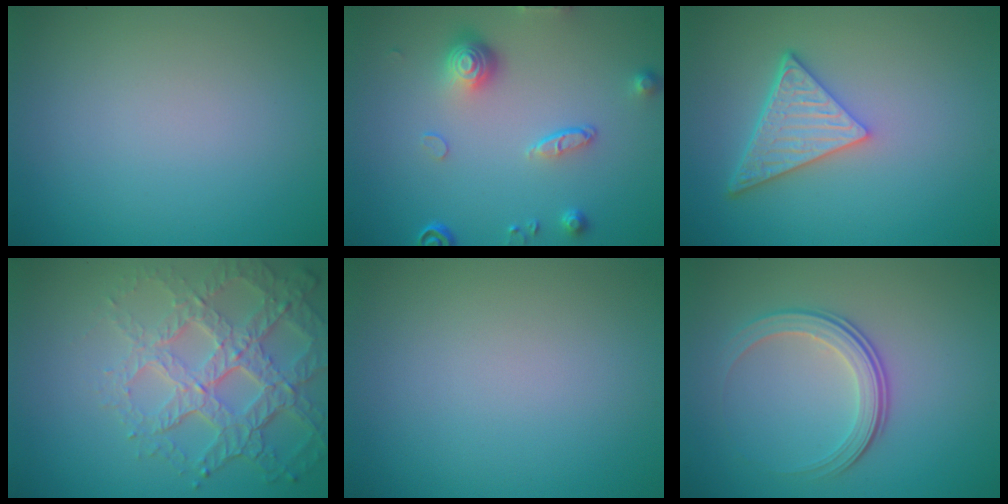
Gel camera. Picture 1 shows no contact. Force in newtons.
{"total": 4.3, "press": 3.2, "slide": 2.8}
{"total": 5.1, "press": 3.8, "slide": 3.4}
{"total": 6.8, "press": 5.0, "slide": 4.7}
{"total": 0.0}
{"total": 3.2, "press": 2.6, "slide": 1.9}